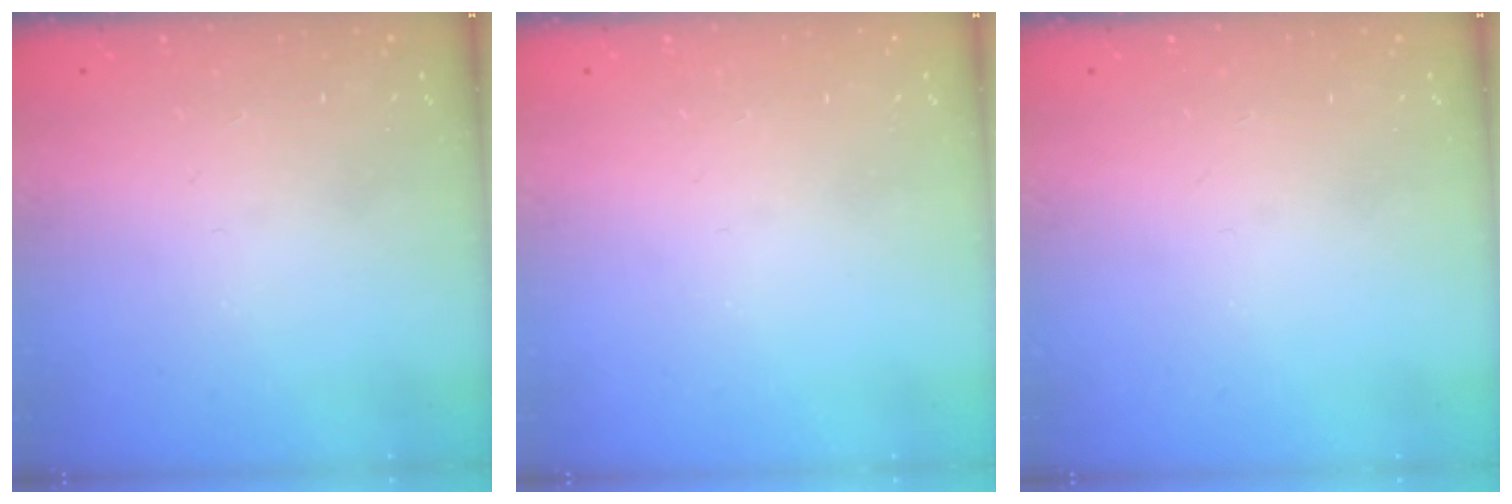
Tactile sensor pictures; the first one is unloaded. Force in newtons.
{"total": 0.0}
{"total": 0.0}